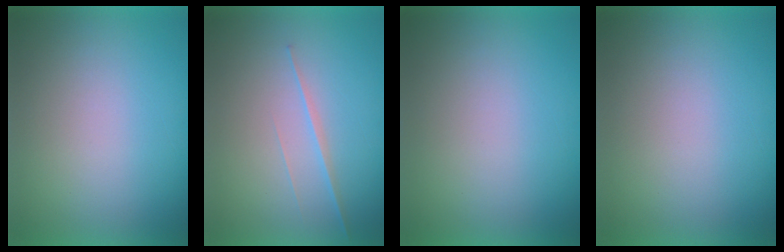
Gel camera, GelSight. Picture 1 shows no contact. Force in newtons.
{"total": 1.8}
{"total": 0.0}
{"total": 0.0}